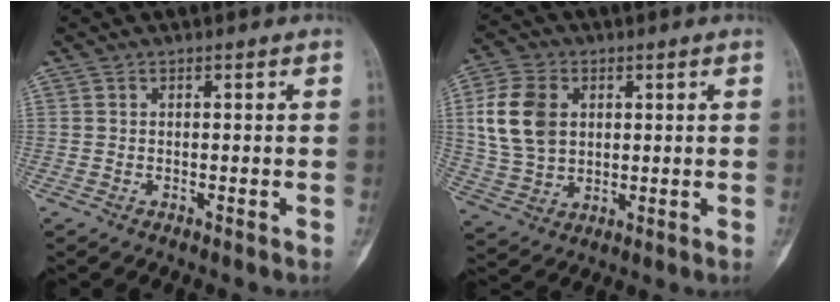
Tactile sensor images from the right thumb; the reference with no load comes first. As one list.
[{"total": 11.8, "force": [2.5, 8.6, 7.7], "torque": [-0.139, -0.001, 0.052]}]